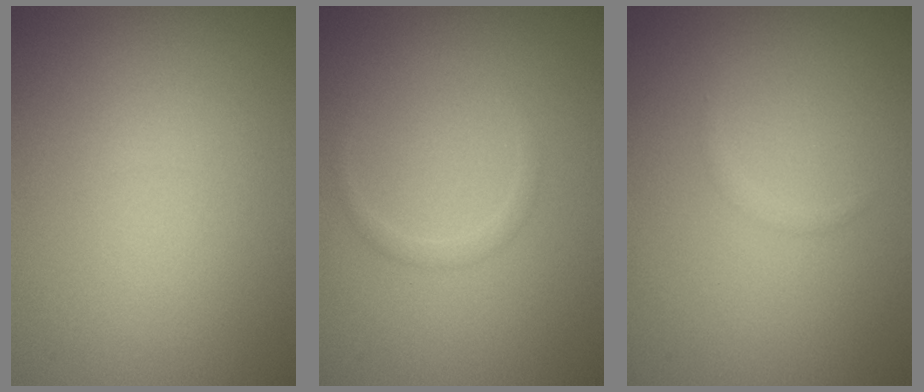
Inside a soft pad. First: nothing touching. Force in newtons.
{"total": 0.9, "press": 0.9, "slide": 0.0}
{"total": 0.5, "press": 0.5, "slide": 0.1}